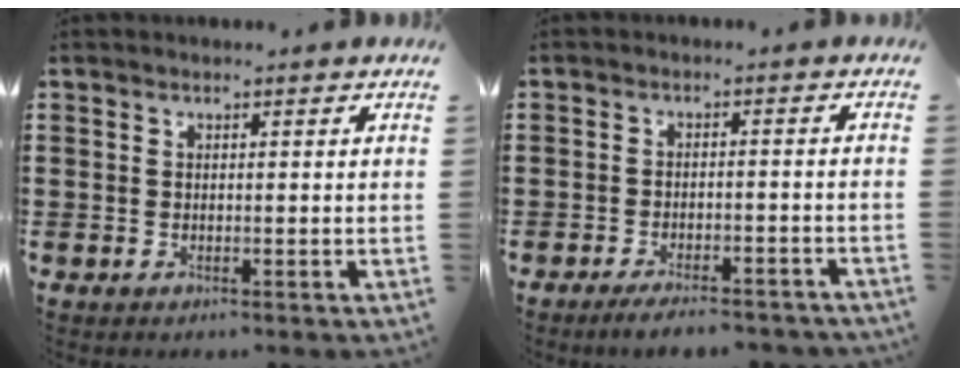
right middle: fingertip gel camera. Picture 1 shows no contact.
{"total": 3.6, "force": [-3.3, 0.4, 1.3], "torque": [-0.029, -0.001, -0.066]}